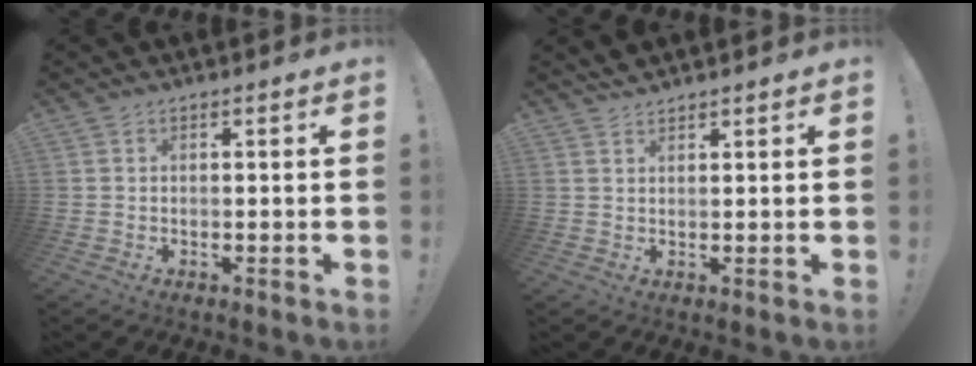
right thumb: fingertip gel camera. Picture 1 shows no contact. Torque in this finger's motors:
{"motor_torque": [0.01, -0.19, 0.17, 0.02, 0.00]}